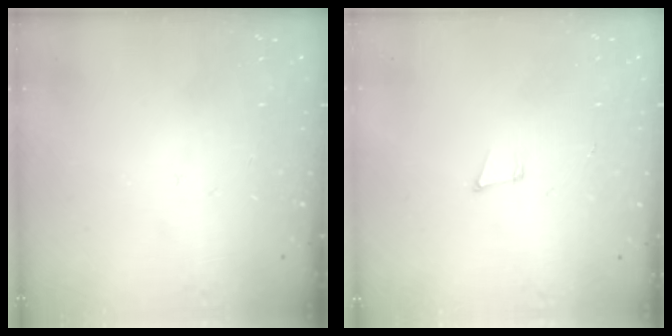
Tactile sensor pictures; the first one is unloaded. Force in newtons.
{"total": 5.0, "press": 4.2, "slide": 2.7}